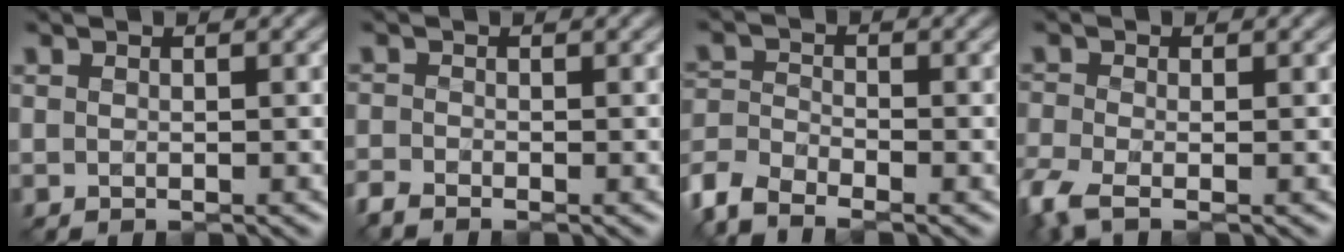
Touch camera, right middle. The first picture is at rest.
{"total": 1.5, "force": [-1.4, 0.3, 0.6], "torque": [-0.016, -0.010, -0.038]}
{"total": 4.9, "force": [-3.9, 1.8, 2.4], "torque": [-0.053, -0.004, -0.092]}
{"total": 3.7, "force": [-2.3, 1.3, 2.7], "torque": [-0.071, -0.015, -0.058]}